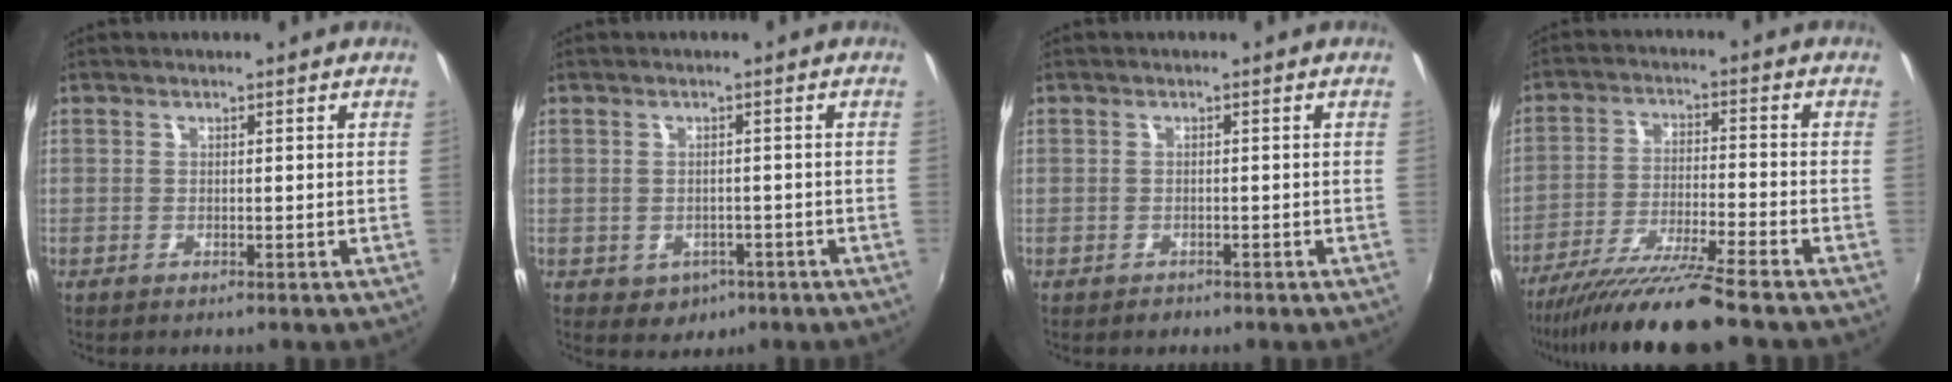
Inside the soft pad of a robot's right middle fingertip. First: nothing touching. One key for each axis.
{"total": 4.1, "fx": -1.6, "fy": 3.5, "fz": 1.5, "tx": -0.037, "ty": -0.002, "tz": -0.011}
{"total": 1.3, "fx": -0.8, "fy": 0.9, "fz": 0.0, "tx": -0.003, "ty": 0.001, "tz": -0.012}
{"total": 13.0, "fx": -11.1, "fy": -1.3, "fz": 6.7, "tx": -0.141, "ty": -0.022, "tz": -0.198}